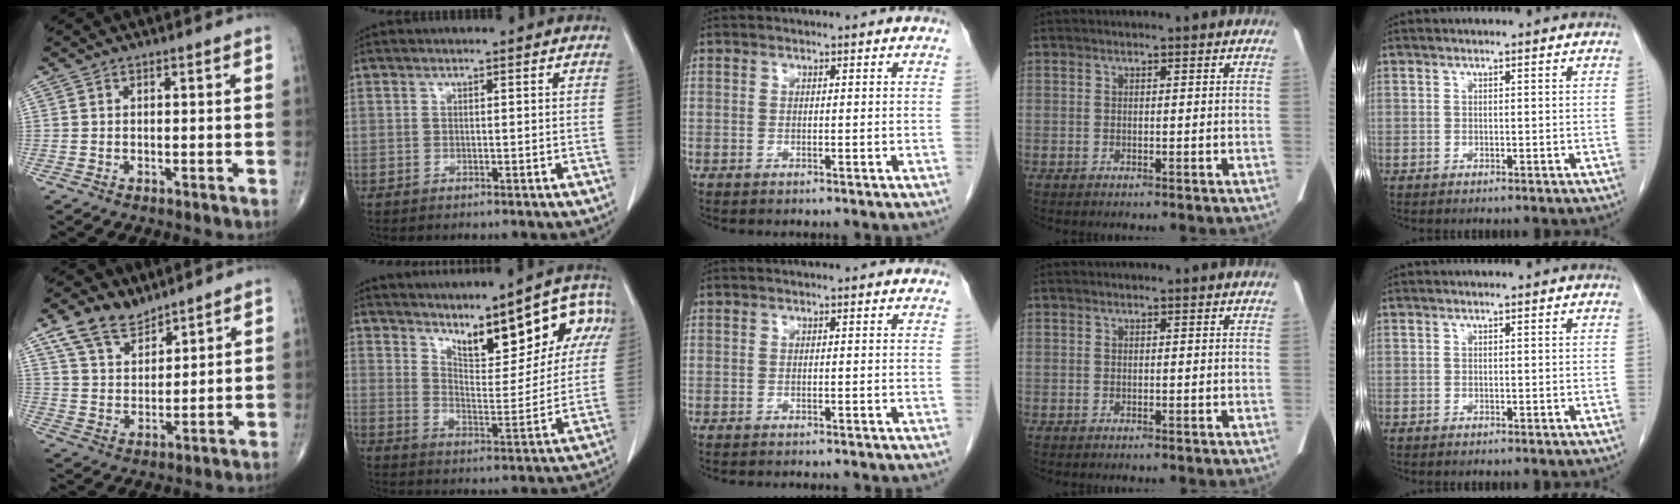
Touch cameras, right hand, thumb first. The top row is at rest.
{"thumb": {"total": 8.6, "force": [6.3, 4.6, 3.6], "torque": [-0.050, -0.029, 0.127]}, "index": {"total": 16.9, "force": [10.1, 5.3, 12.4], "torque": [-0.178, 0.007, 0.152]}, "middle": {"total": 2.1, "force": [-2.0, 0.2, 0.5], "torque": [-0.008, -0.004, -0.024]}}